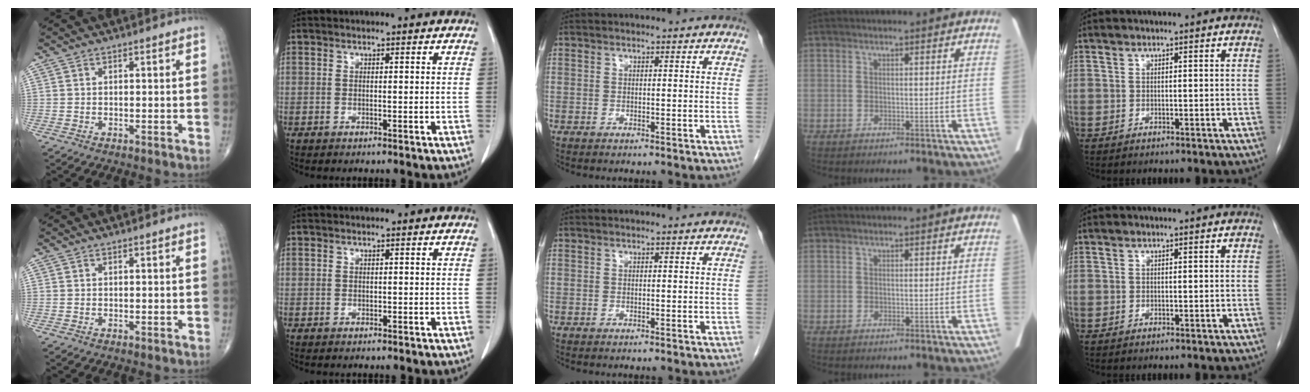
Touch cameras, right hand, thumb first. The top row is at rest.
{}